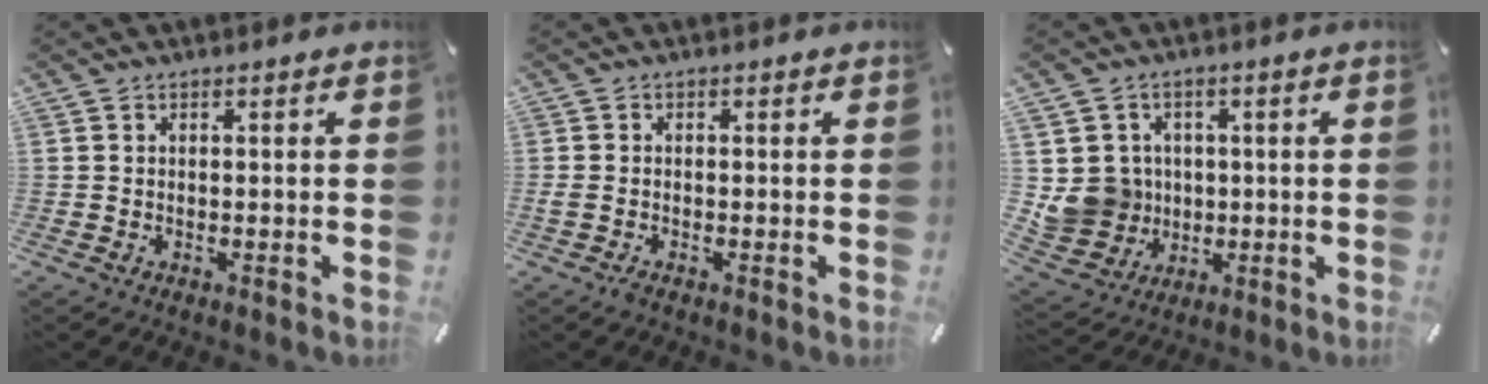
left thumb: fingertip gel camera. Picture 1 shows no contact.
{"total": 1.2, "force": [-0.7, 0.6, 0.8], "torque": [-0.017, 0.001, -0.013]}
{"total": 9.6, "force": [0.5, 9.4, 2.0], "torque": [-0.066, -0.004, 0.017]}